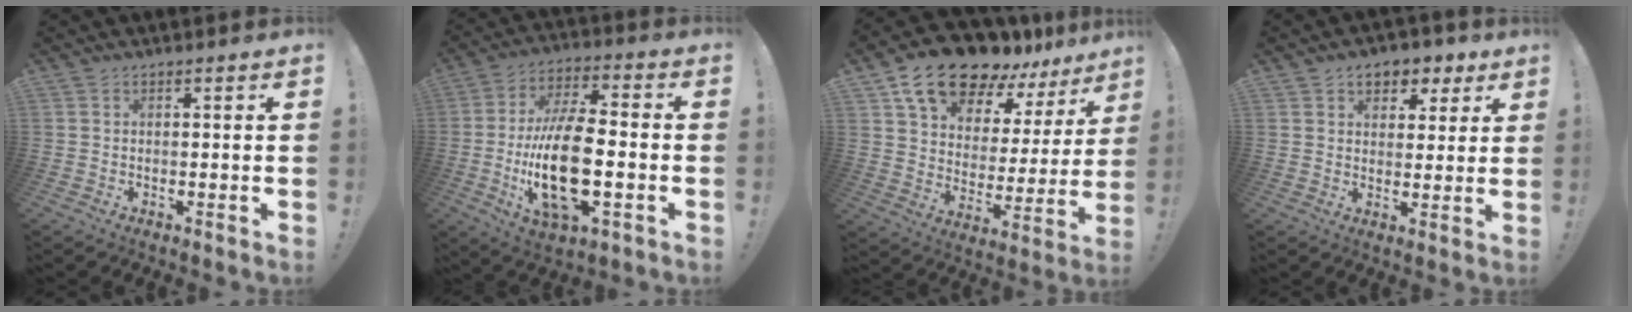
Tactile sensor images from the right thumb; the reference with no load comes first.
{"total": 19.2, "force": [-3.8, 7.9, 17.1], "torque": [-0.336, -0.004, -0.065]}
{"total": 18.1, "force": [14.2, 8.0, 7.8], "torque": [-0.150, -0.098, 0.257]}
{"total": 6.5, "force": [3.5, 4.9, 2.5], "torque": [-0.027, -0.015, 0.064]}